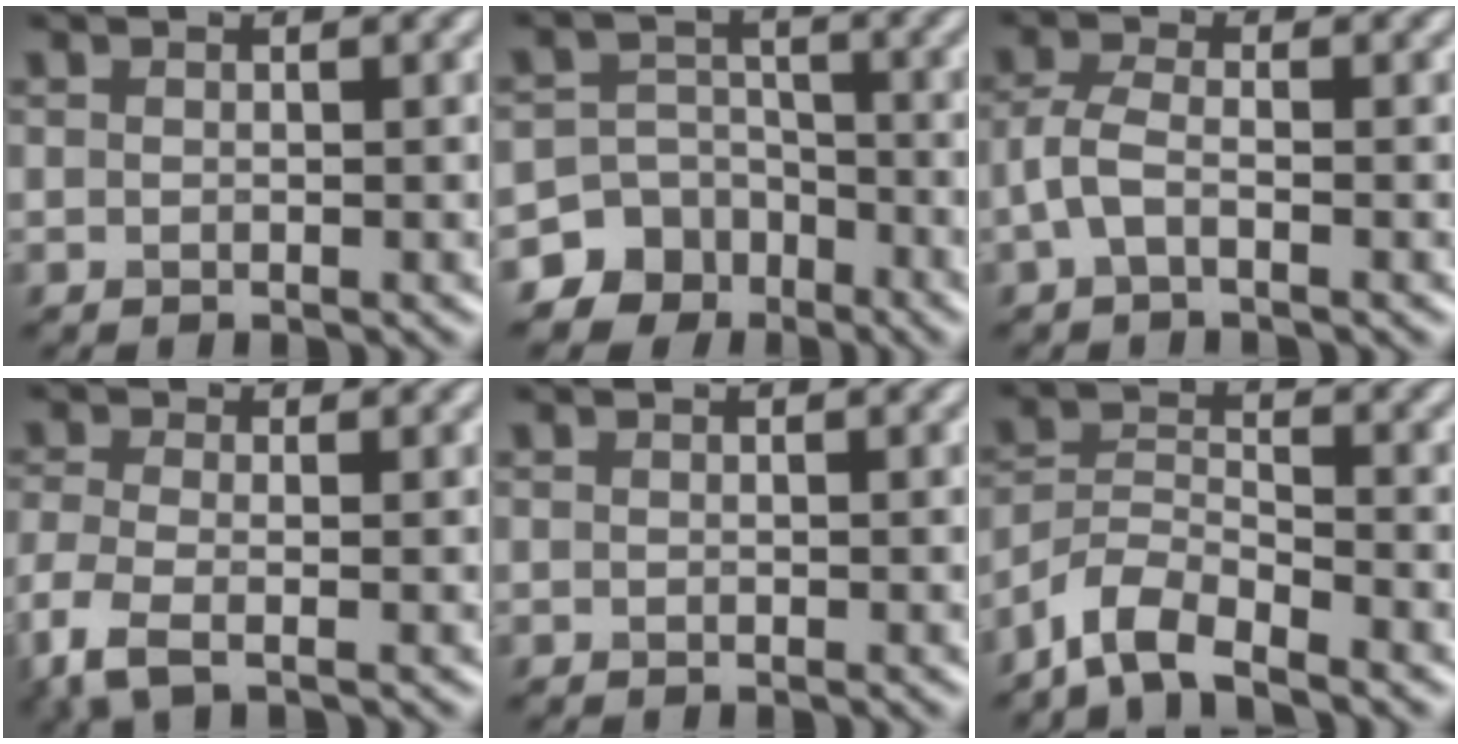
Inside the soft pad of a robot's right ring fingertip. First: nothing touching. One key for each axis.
{"total": 8.6, "fx": -5.6, "fy": 6.5, "fz": 0.4, "tx": 0.010, "ty": -0.019, "tz": -0.116}
{"total": 2.2, "fx": -0.8, "fy": 0.9, "fz": 1.9, "tx": -0.045, "ty": 0.005, "tz": -0.022}
{"total": 3.7, "fx": -2.0, "fy": 1.2, "fz": 2.8, "tx": -0.074, "ty": -0.011, "tz": -0.055}
{"total": 0.0}
{"total": 4.7, "fx": -3.8, "fy": 1.4, "fz": 2.3, "tx": -0.040, "ty": 0.001, "tz": -0.082}